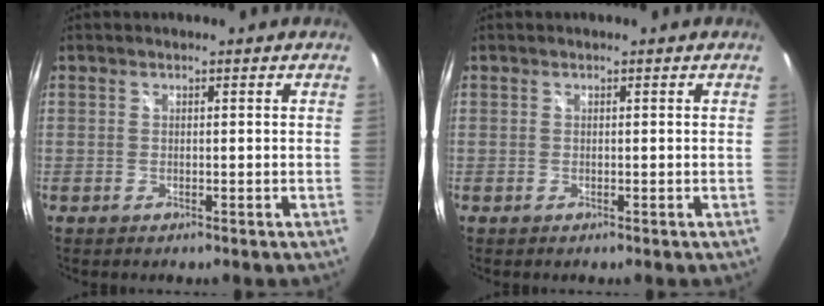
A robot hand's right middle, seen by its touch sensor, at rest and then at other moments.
{"total": 0.0}